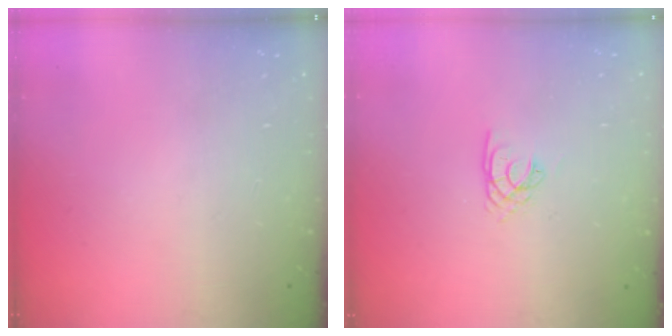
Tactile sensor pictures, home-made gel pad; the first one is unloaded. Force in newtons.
{"total": 2.2, "press": 2.2, "slide": 0.2}